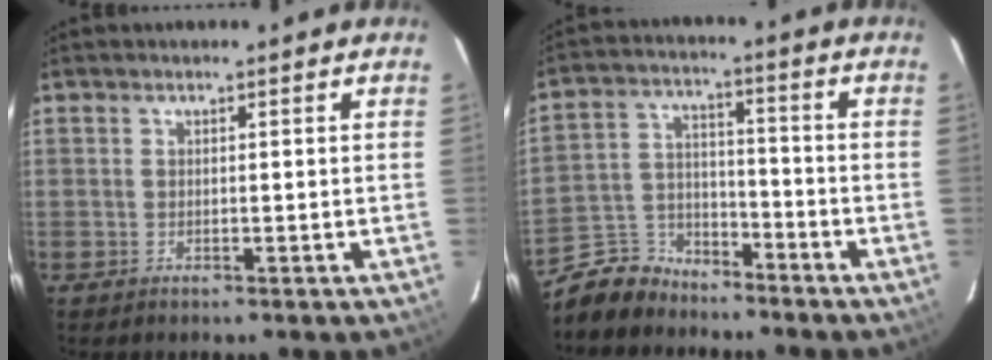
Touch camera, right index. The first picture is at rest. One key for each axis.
{"total": 9.2, "fx": -8.0, "fy": 4.3, "fz": 1.6, "tx": -0.054, "ty": 0.023, "tz": -0.147}